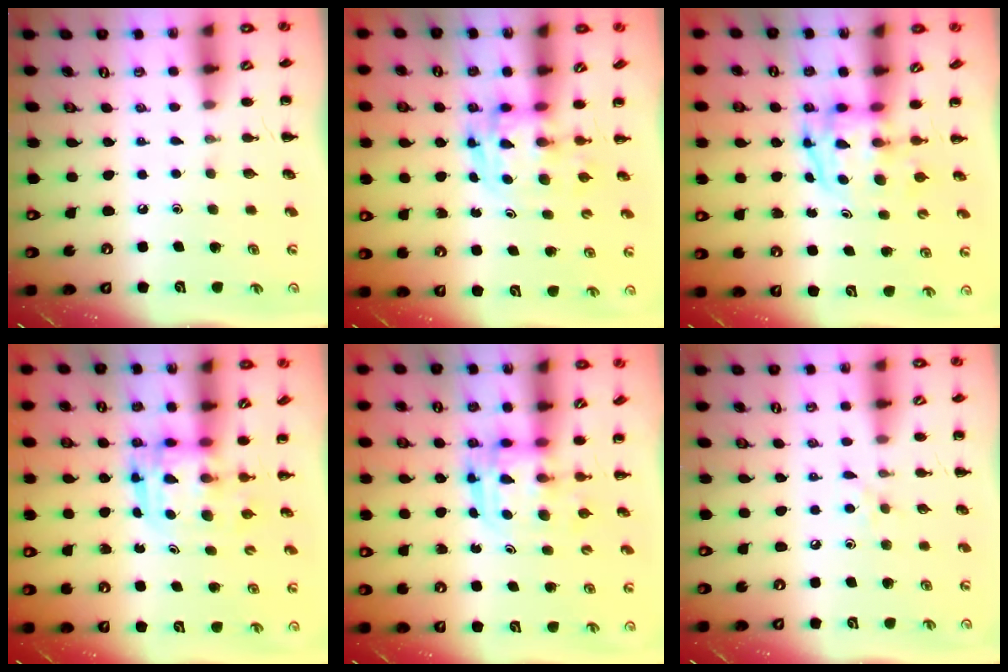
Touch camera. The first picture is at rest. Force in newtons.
{"total": 3.4, "press": 3.4, "slide": 0.6}
{"total": 3.9, "press": 3.8, "slide": 0.6}
{"total": 3.4, "press": 3.4, "slide": 0.3}
{"total": 3.0, "press": 3.0, "slide": 0.3}
{"total": 4.5, "press": 4.1, "slide": 1.8}